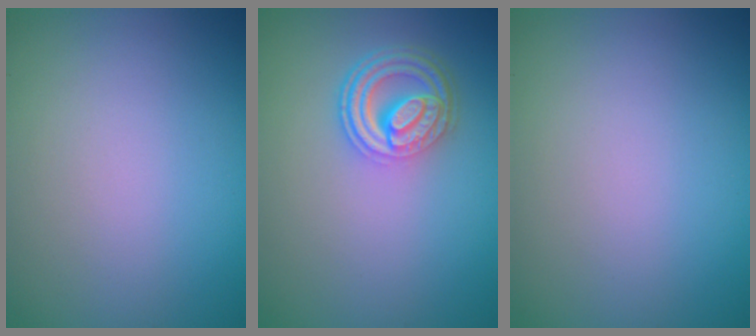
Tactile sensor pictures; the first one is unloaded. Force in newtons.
{"total": 4.7, "press": 3.5, "slide": 3.1}
{"total": 0.0}